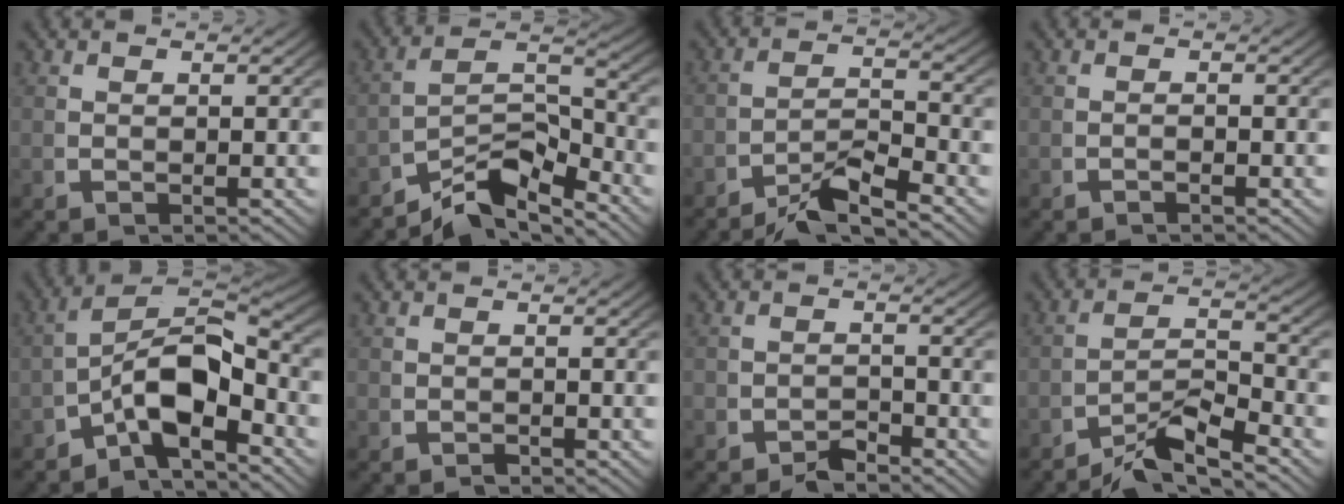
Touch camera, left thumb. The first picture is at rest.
{"total": 7.7, "force": [-3.6, 4.1, 5.4], "torque": [-0.093, -0.028, -0.052]}
{"total": 5.7, "force": [-3.8, 2.6, 3.3], "torque": [-0.053, -0.026, -0.060]}
{"total": 0.6, "force": [-0.6, 0.0, 0.1], "torque": [-0.001, 0.002, -0.013]}
{"total": 10.7, "force": [-2.8, 5.9, 8.5], "torque": [-0.139, -0.030, -0.036]}
{"total": 1.0, "force": [-0.9, 0.4, 0.0], "torque": [0.000, -0.009, -0.014]}
{"total": 2.6, "force": [-2.4, 0.9, 0.5], "torque": [0.007, -0.009, -0.044]}
{"total": 6.1, "force": [-3.5, 2.9, 4.0], "torque": [-0.069, -0.025, -0.057]}